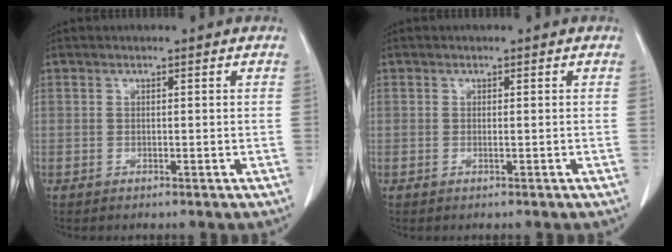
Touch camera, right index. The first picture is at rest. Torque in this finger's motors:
{"motor_torque": [0.15, -0.06, -0.03, 0.01]}